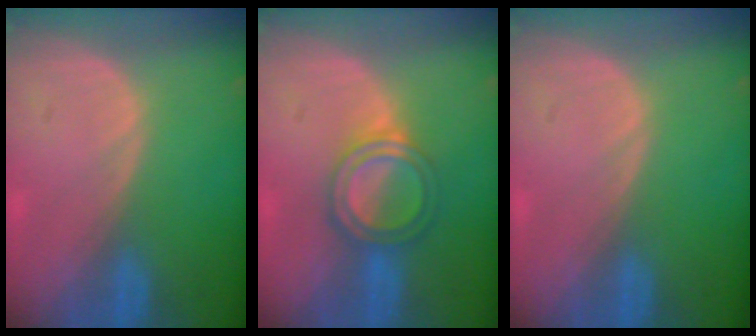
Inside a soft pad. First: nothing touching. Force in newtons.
{"total": 5.3, "press": 5.2, "slide": 1.3}
{"total": 0.0}